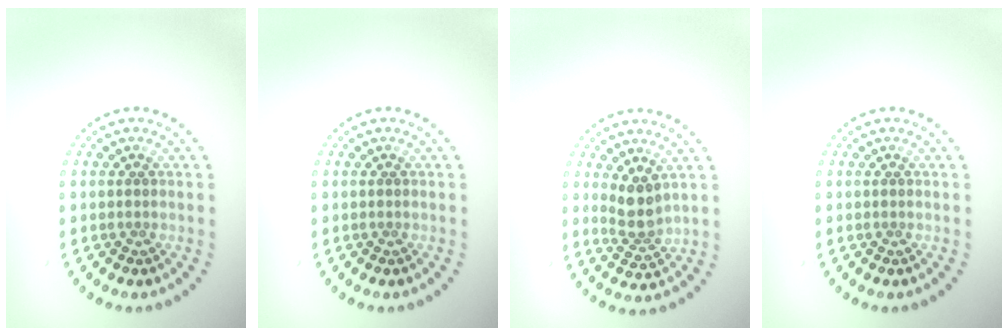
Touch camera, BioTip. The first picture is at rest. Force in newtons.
{"total": 0.0}
{"total": 2.8, "press": 2.3, "slide": 1.7}
{"total": 0.0}